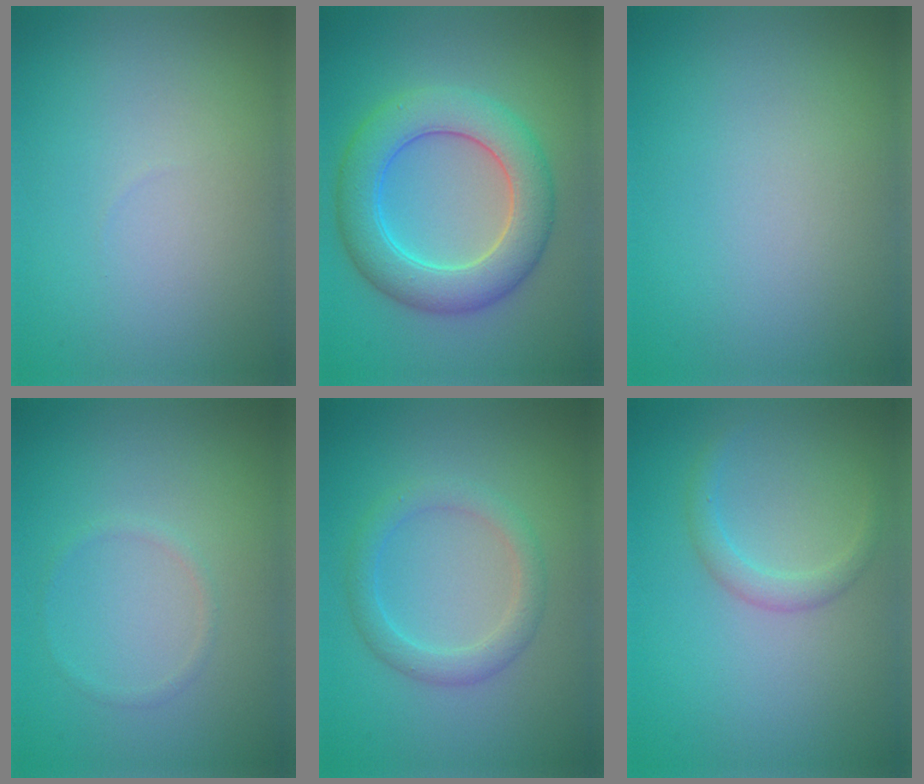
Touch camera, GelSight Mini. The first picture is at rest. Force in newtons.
{"total": 7.0, "press": 7.0, "slide": 0.3}
{"total": 0.0}
{"total": 0.7, "press": 0.7, "slide": 0.1}
{"total": 2.7, "press": 2.6, "slide": 0.1}
{"total": 1.7, "press": 1.7, "slide": 0.1}